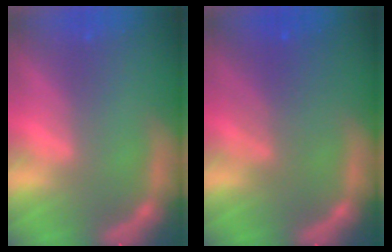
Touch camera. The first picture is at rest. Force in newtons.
{"total": 4.6}